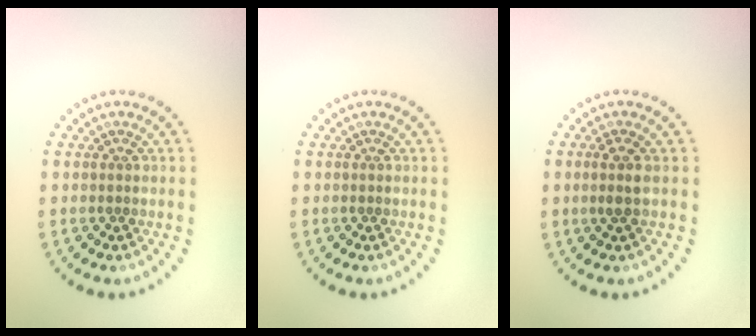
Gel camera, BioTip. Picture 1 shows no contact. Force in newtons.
{"total": 0.0}
{"total": 1.4, "press": 1.1, "slide": 0.8}